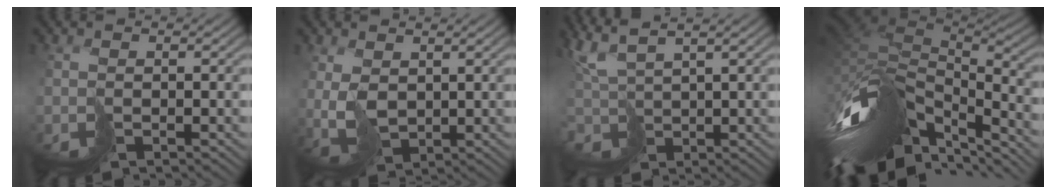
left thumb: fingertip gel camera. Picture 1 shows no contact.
{"total": 3.2, "force": [1.4, 2.3, 1.7], "torque": [-0.055, -0.001, 0.039]}
{"total": 5.1, "force": [4.7, 1.0, 1.7], "torque": [-0.059, 0.022, 0.097]}
{"total": 13.8, "force": [-5.9, 7.7, 9.8], "torque": [-0.239, -0.020, -0.091]}